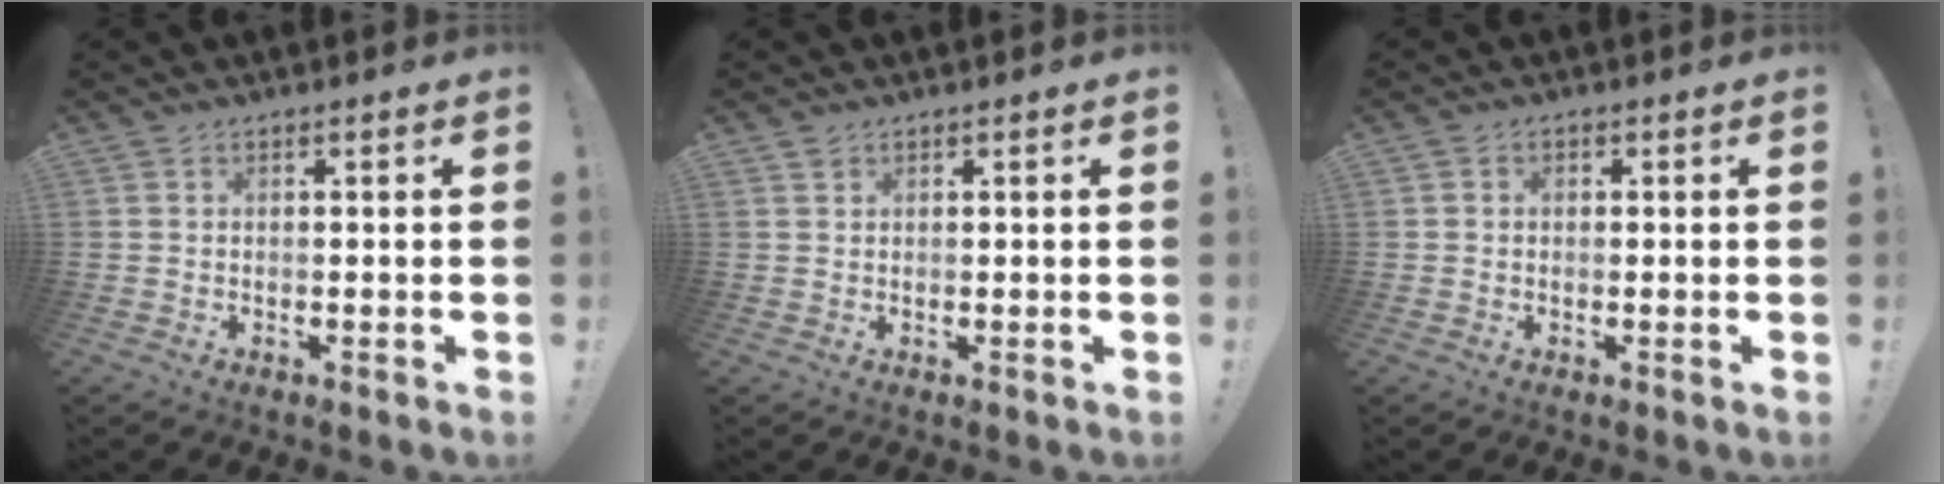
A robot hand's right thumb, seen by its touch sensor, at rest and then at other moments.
{"total": 1.1, "force": [0.8, 0.7, 0.2], "torque": [0.009, -0.005, 0.013]}
{"total": 1.2, "force": [-0.2, 1.1, 0.5], "torque": [-0.008, 0.004, -0.005]}